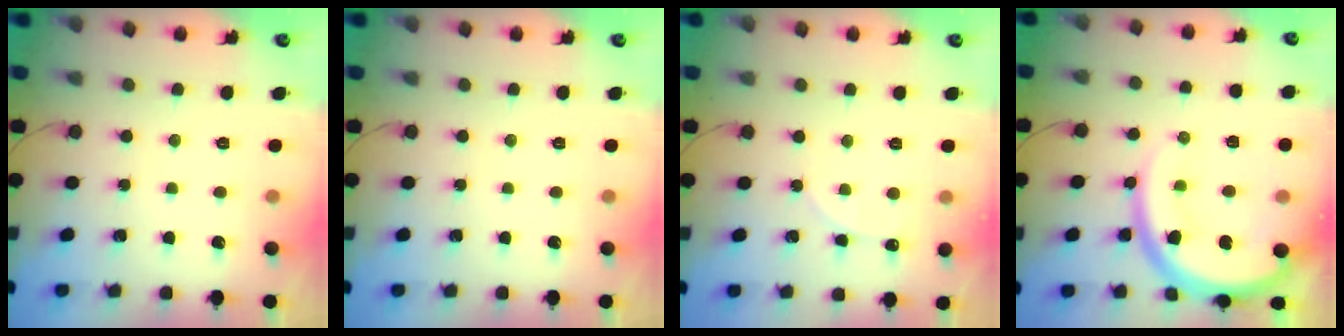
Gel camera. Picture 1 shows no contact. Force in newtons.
{"total": 0.0}
{"total": 2.7, "press": 2.7, "slide": 0.4}
{"total": 15.9, "press": 15.8, "slide": 1.5}